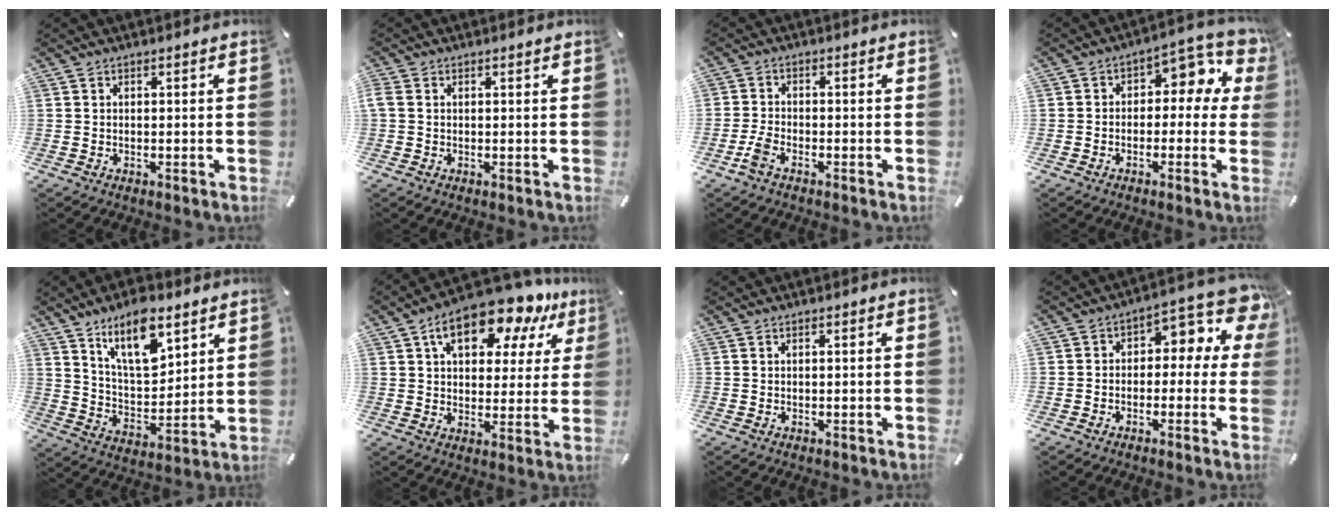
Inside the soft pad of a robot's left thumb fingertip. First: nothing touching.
{"total": 1.1, "force": [0.0, 0.7, 0.8], "torque": [-0.024, 0.003, -0.005]}
{"total": 3.7, "force": [-2.2, 2.2, 1.9], "torque": [-0.043, 0.009, -0.042]}
{"total": 8.9, "force": [2.8, 5.6, 6.3], "torque": [-0.075, -0.020, 0.046]}
{"total": 14.9, "force": [9.4, 7.0, 9.1], "torque": [-0.151, -0.040, 0.164]}
{"total": 15.7, "force": [9.9, 7.9, 9.2], "torque": [-0.141, -0.047, 0.169]}
{"total": 0.0}
{"total": 9.6, "force": [2.4, 5.9, 7.2], "torque": [-0.085, -0.015, 0.038]}